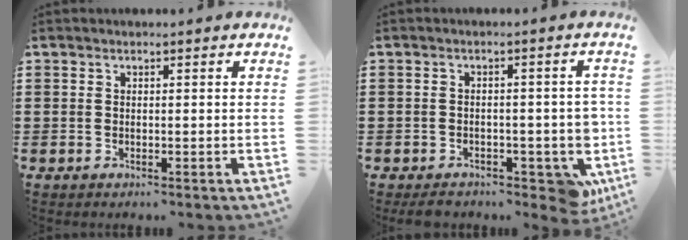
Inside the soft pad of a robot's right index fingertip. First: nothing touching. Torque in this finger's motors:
{"motor_torque": [2.14, 0.00, 0.38, 0.07]}